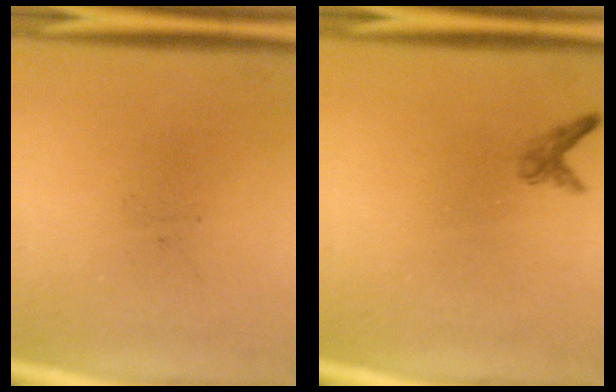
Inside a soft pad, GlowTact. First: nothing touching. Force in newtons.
{"total": 1.1}